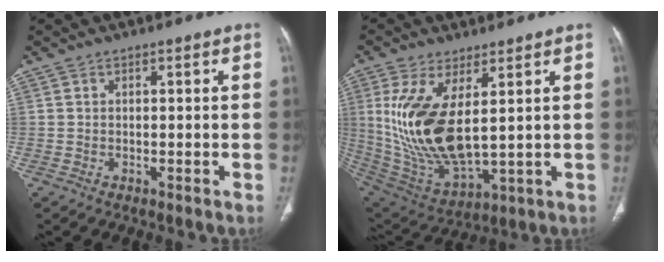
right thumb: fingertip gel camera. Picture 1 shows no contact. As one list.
[{"total": 17.5, "force": [3.4, 7.6, 15.4], "torque": [-0.317, -0.027, 0.090]}]